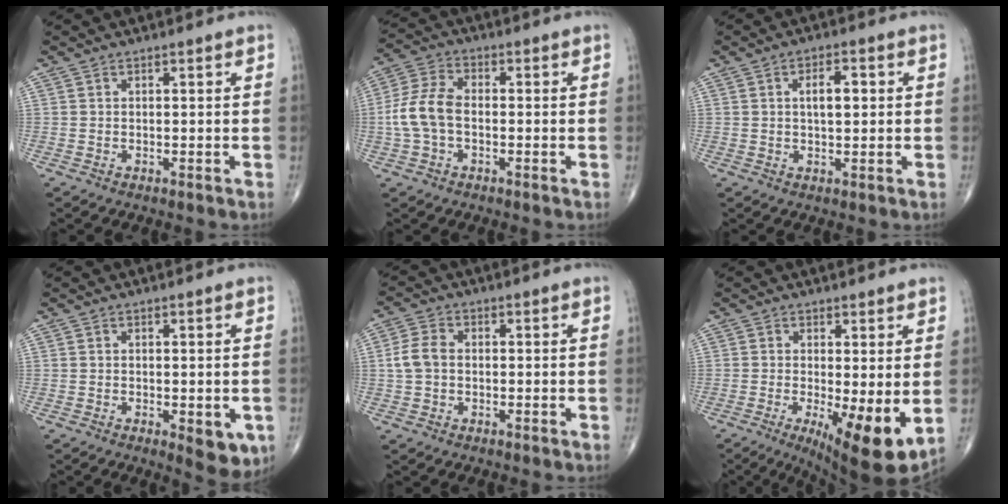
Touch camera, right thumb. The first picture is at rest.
{"total": 8.5, "force": [-1.1, 5.2, 6.6], "torque": [-0.147, 0.025, -0.028]}
{"total": 4.7, "force": [0.9, 2.1, 4.0], "torque": [-0.060, 0.002, 0.012]}
{"total": 5.9, "force": [-1.7, 2.4, 5.1], "torque": [-0.049, -0.011, -0.018]}
{"total": 4.8, "force": [0.0, 3.5, 3.3], "torque": [-0.072, 0.013, -0.005]}
{"total": 11.4, "force": [-1.8, 3.1, 10.8], "torque": [-0.164, -0.029, -0.021]}